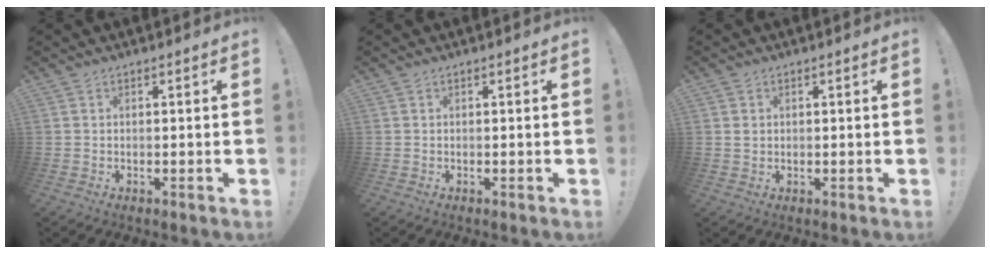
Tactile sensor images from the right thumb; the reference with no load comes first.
{"total": 0.0}
{"total": 1.4, "force": [0.7, 1.2, 0.3], "torque": [0.001, 0.001, 0.011]}